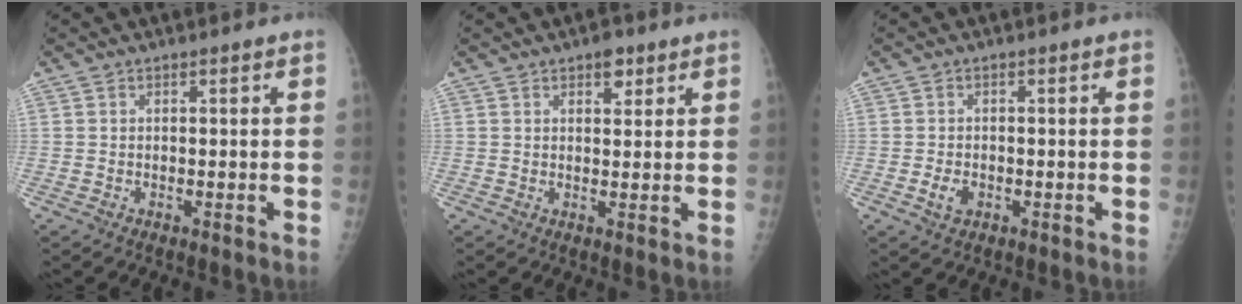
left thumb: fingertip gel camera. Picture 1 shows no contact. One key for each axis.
{"total": 3.3, "fx": 2.0, "fy": 1.8, "fz": 1.9, "tx": -0.010, "ty": -0.009, "tz": 0.027}
{"total": 2.7, "fx": -0.9, "fy": 1.9, "fz": 1.7, "tx": -0.028, "ty": 0.001, "tz": -0.013}